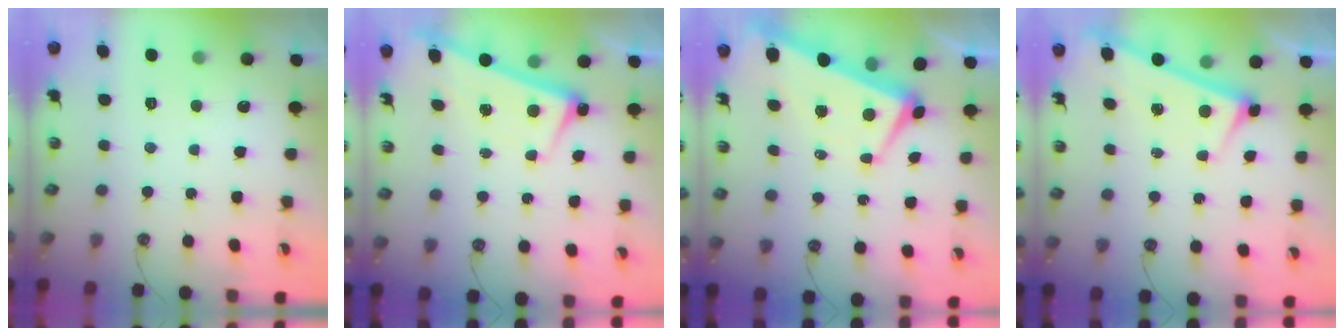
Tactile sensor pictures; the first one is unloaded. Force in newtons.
{"total": 2.7, "press": 2.6, "slide": 0.5}
{"total": 1.7, "press": 1.3, "slide": 1.0}
{"total": 3.0, "press": 3.0, "slide": 0.1}